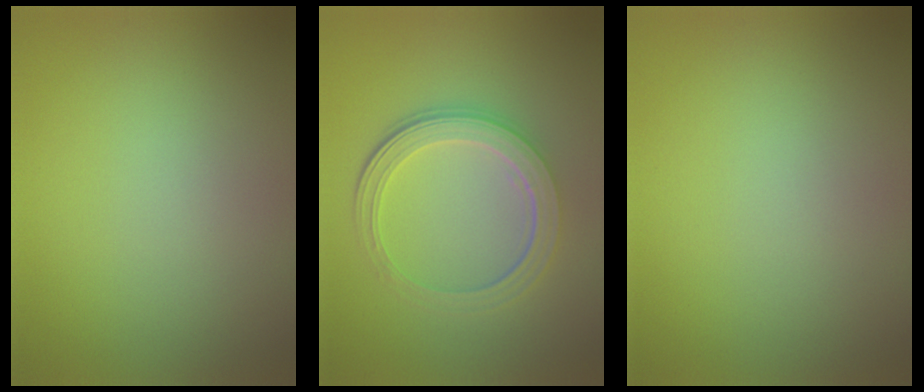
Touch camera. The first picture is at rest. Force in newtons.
{"total": 4.9, "press": 3.7, "slide": 3.2}
{"total": 0.0}